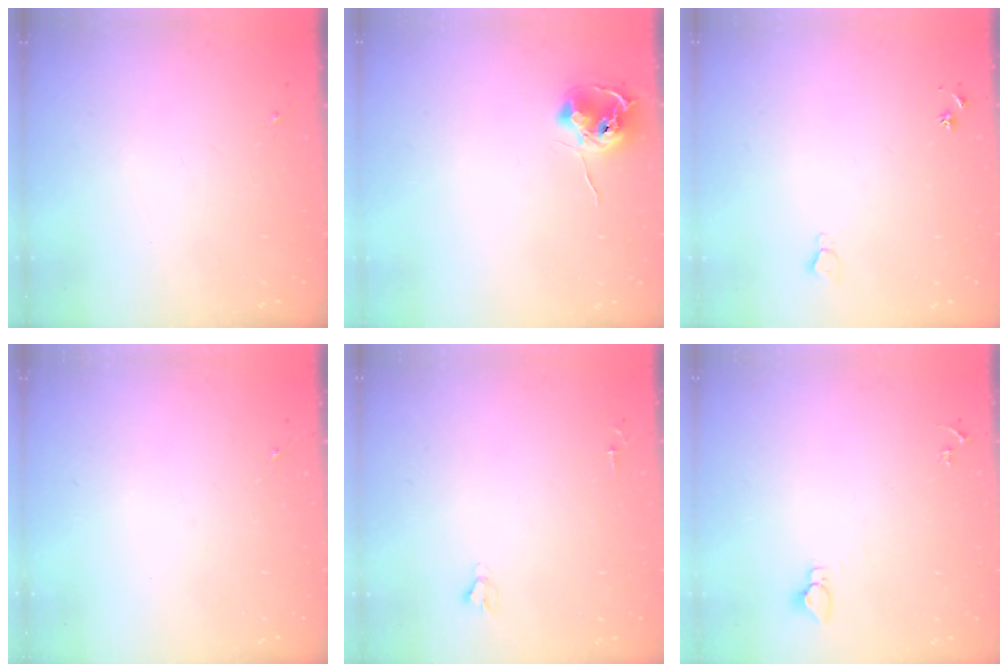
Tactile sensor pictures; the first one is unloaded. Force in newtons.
{"total": 9.1, "press": 9.1, "slide": 0.6}
{"total": 3.9, "press": 3.9, "slide": 0.4}
{"total": 0.0}
{"total": 1.8, "press": 1.8, "slide": 0.1}
{"total": 2.9, "press": 2.9, "slide": 0.1}